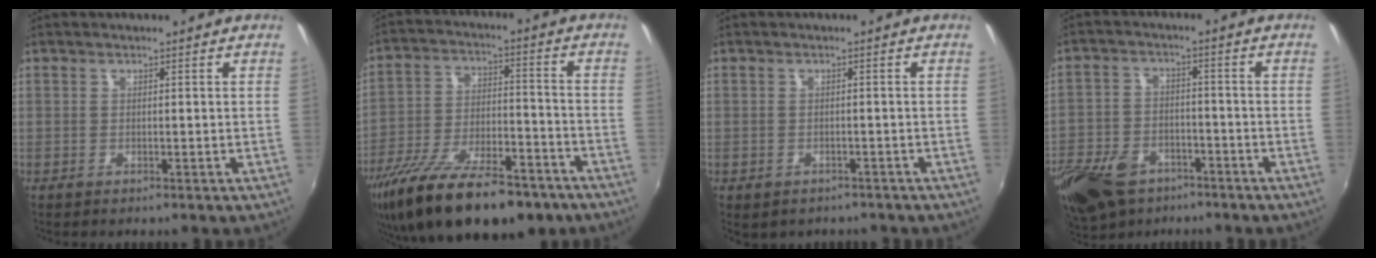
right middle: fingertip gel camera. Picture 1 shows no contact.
{"total": 23.5, "force": [-16.6, 8.6, 14.2], "torque": [-0.267, -0.043, -0.257]}
{"total": 3.3, "force": [-2.2, 2.0, 1.4], "torque": [-0.033, -0.015, -0.023]}
{"total": 17.6, "force": [-10.8, 10.6, 9.1], "torque": [-0.227, -0.018, -0.185]}